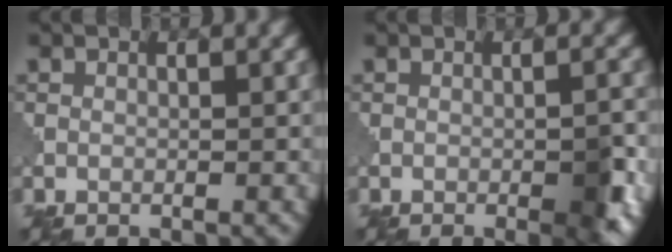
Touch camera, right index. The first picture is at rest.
{"total": 3.6, "force": [-1.4, 0.8, 3.2], "torque": [-0.051, -0.002, -0.019]}